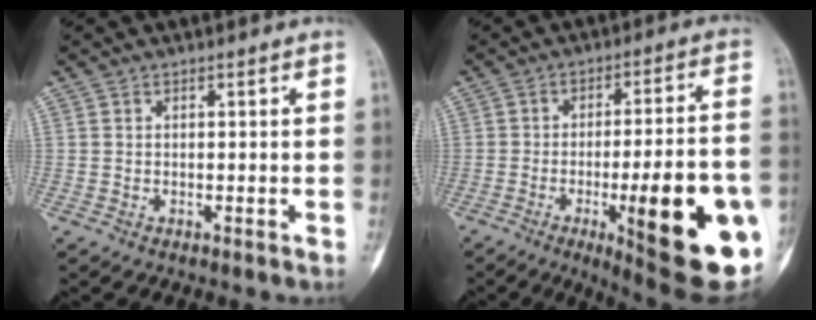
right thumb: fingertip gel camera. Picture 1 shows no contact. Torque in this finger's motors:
{"motor_torque": [2.51, 2.50, 1.93, -0.79, 0.45]}